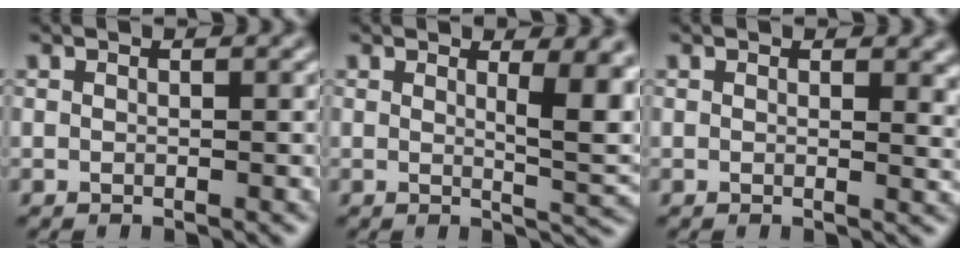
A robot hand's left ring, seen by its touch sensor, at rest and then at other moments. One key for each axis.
{"total": 5.8, "fx": 1.6, "fy": 1.6, "fz": 5.3, "tx": -0.057, "ty": -0.008, "tz": 0.026}
{"total": 2.0, "fx": 0.8, "fy": 1.1, "fz": 1.6, "tx": -0.015, "ty": -0.004, "tz": 0.011}